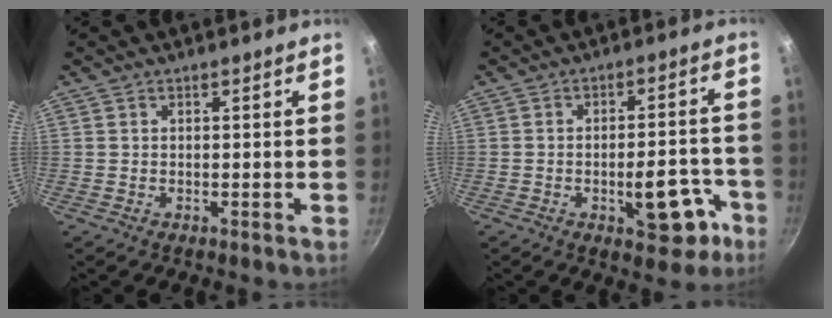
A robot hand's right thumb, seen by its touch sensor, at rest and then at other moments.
{"total": 10.6, "force": [-4.5, 4.9, 8.3], "torque": [-0.075, 0.037, -0.053]}